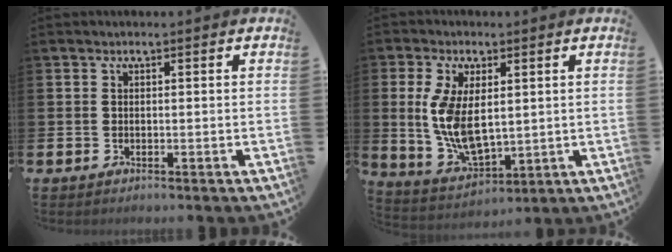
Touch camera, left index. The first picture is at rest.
{"total": 7.7, "force": [1.4, 4.3, 6.3], "torque": [-0.125, -0.006, 0.025]}